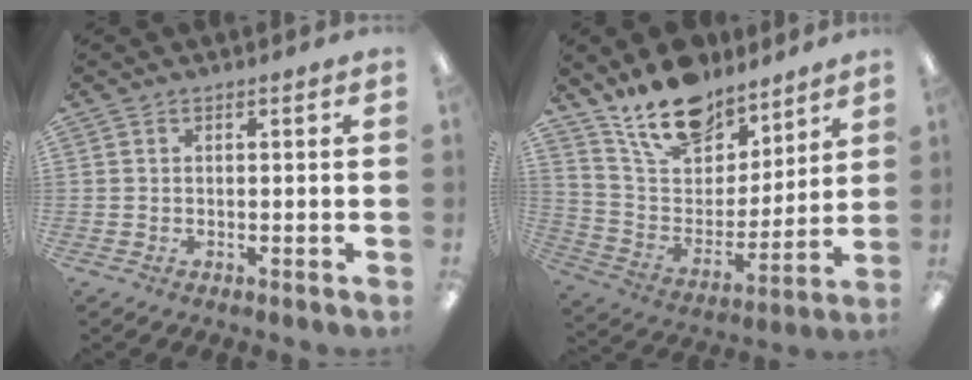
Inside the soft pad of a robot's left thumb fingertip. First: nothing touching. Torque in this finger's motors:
{"motor_torque": [1.37, 1.27, 1.40, -1.37, 0.27]}